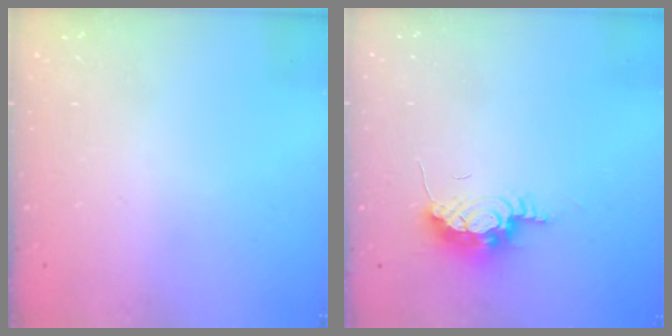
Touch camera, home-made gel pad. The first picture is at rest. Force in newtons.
{"total": 13.8, "press": 9.6, "slide": 10.0}